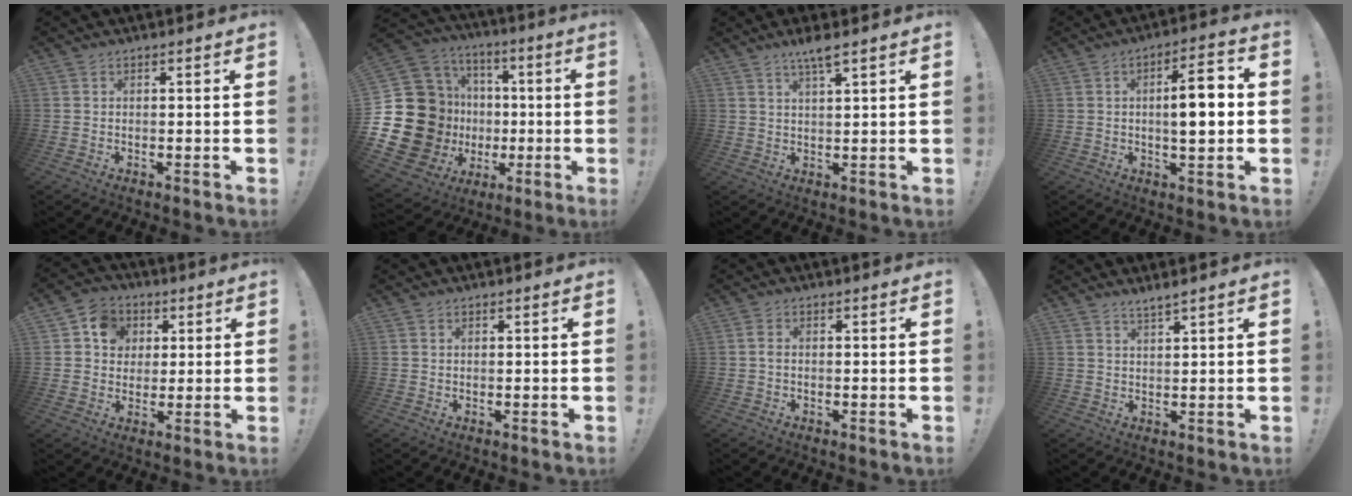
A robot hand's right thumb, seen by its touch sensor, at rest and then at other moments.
{"total": 24.6, "force": [-1.9, 20.5, 13.5], "torque": [-0.274, -0.003, 0.032]}
{"total": 4.7, "force": [3.3, 0.1, 3.3], "torque": [-0.062, -0.015, 0.053]}
{"total": 8.5, "force": [0.1, 2.4, 8.2], "torque": [-0.118, 0.002, -0.006]}
{"total": 9.1, "force": [2.7, 8.0, 3.4], "torque": [-0.047, -0.007, 0.053]}
{"total": 0.5, "force": [0.3, 0.3, 0.2], "torque": [-0.002, -0.001, 0.005]}
{"total": 1.4, "force": [-0.1, 0.7, 1.2], "torque": [-0.024, 0.003, -0.001]}
{"total": 2.5, "force": [2.1, -0.3, 1.3], "torque": [-0.026, -0.011, 0.036]}